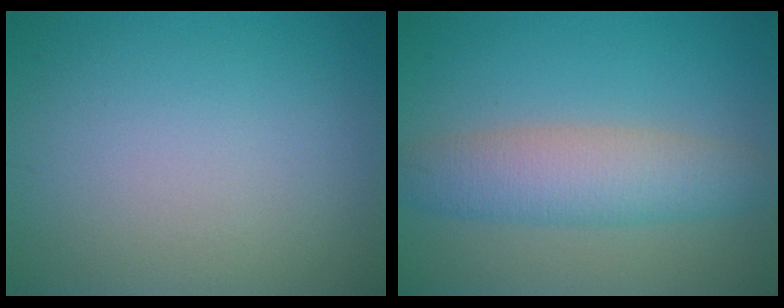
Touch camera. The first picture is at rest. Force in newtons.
{"total": 5.2, "press": 5.2, "slide": 0.1}